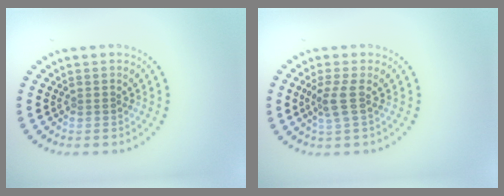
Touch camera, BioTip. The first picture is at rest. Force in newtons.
{"total": 2.1, "press": 1.6, "slide": 1.4}